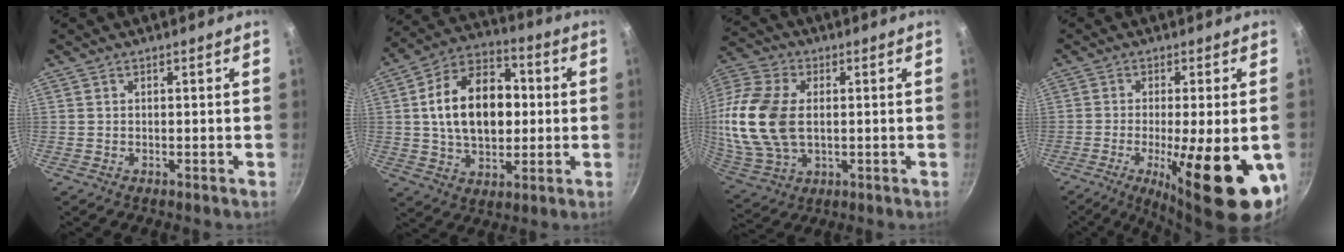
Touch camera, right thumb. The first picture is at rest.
{"total": 18.6, "force": [1.4, 12.3, 13.9], "torque": [-0.195, 0.022, 0.014]}
{"total": 20.5, "force": [1.2, 13.3, 15.5], "torque": [-0.333, 0.006, 0.025]}
{"total": 19.7, "force": [-5.8, 5.4, 18.0], "torque": [-0.244, -0.012, -0.075]}